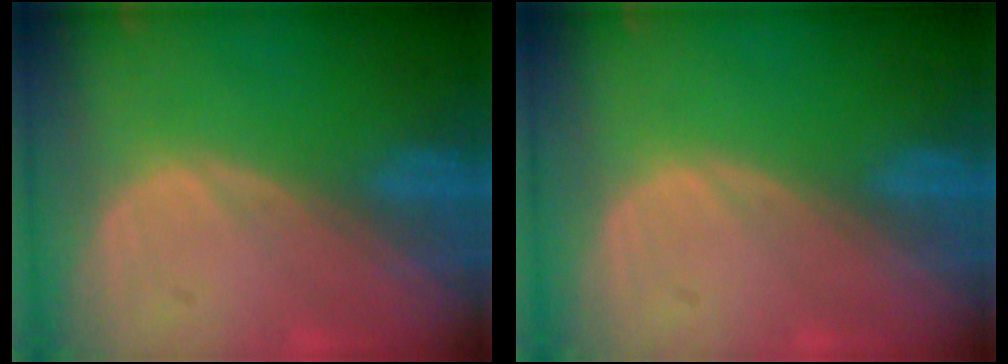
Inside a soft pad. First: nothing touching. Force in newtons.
{"total": 0.0}